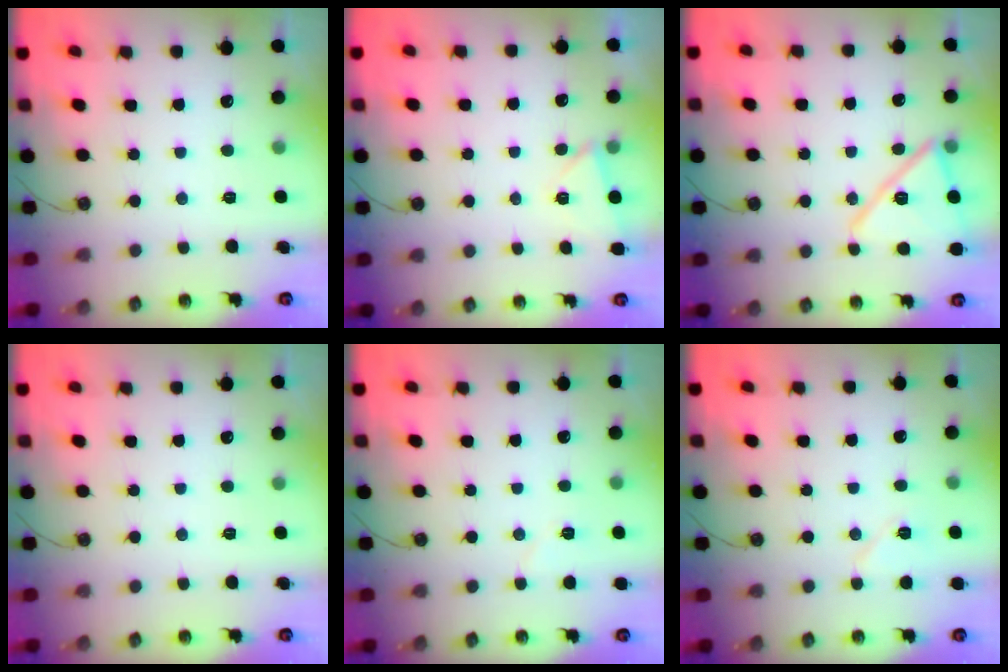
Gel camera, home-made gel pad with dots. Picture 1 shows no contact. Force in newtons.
{"total": 2.4, "press": 2.0, "slide": 1.2}
{"total": 15.2, "press": 15.2, "slide": 0.8}
{"total": 0.0}
{"total": 4.6, "press": 3.8, "slide": 2.6}
{"total": 6.7, "press": 6.5, "slide": 1.6}